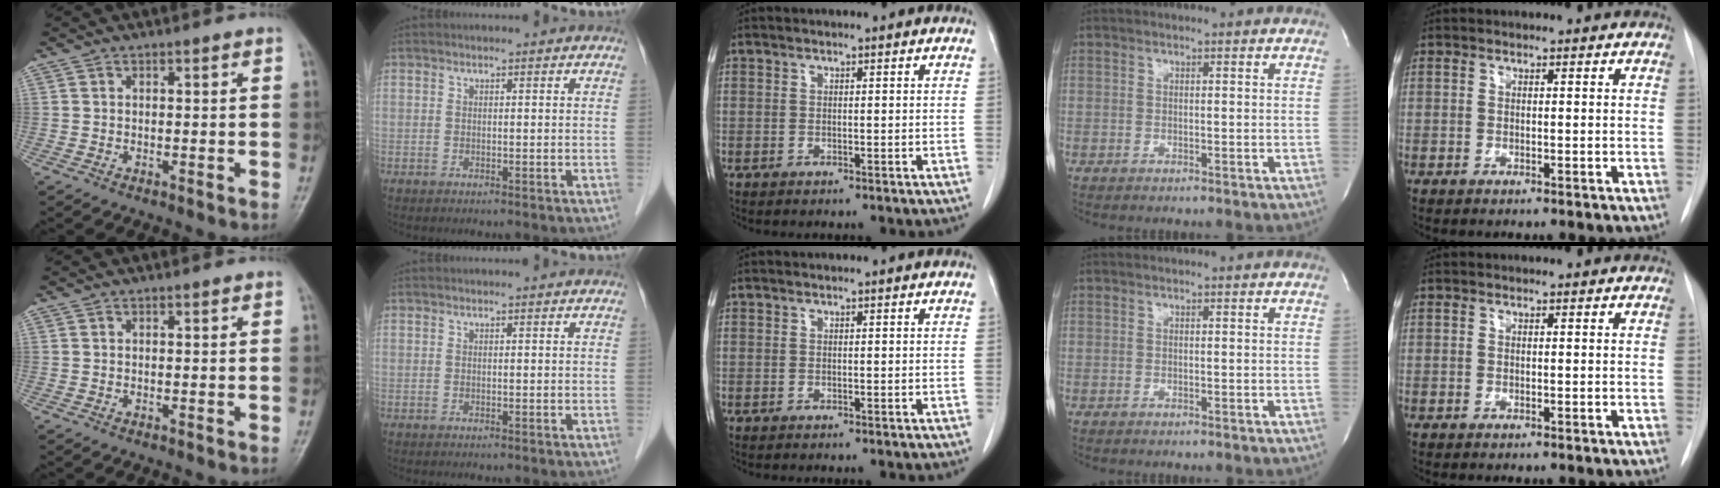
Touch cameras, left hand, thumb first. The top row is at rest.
{}